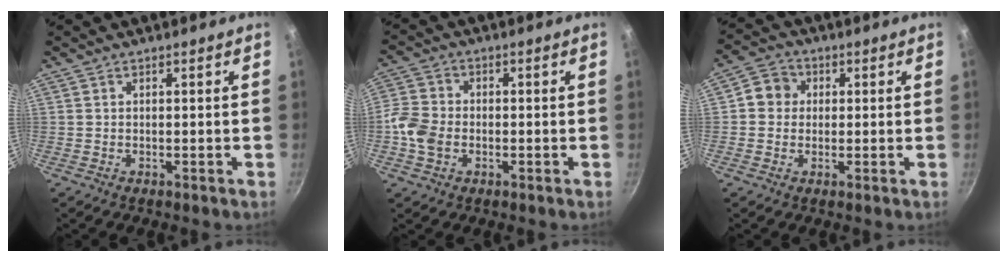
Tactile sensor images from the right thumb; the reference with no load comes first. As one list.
[{"total": 7.1, "force": [-1.7, 5.4, 4.2], "torque": [-0.083, 0.014, -0.048]}, {"total": 5.5, "force": [0.6, 5.0, 2.1], "torque": [-0.005, 0.008, -0.005]}]